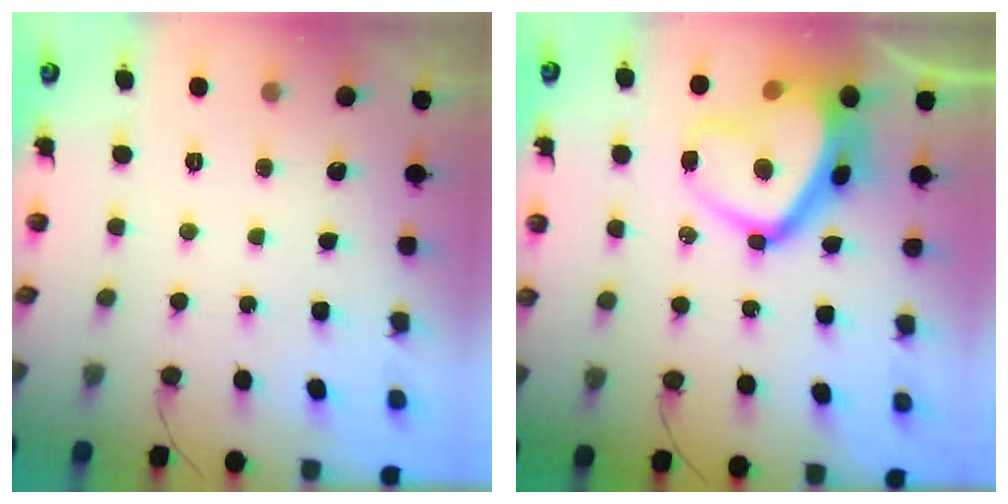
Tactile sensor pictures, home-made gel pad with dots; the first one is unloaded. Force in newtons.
{"total": 16.1, "press": 16.0, "slide": 1.7}